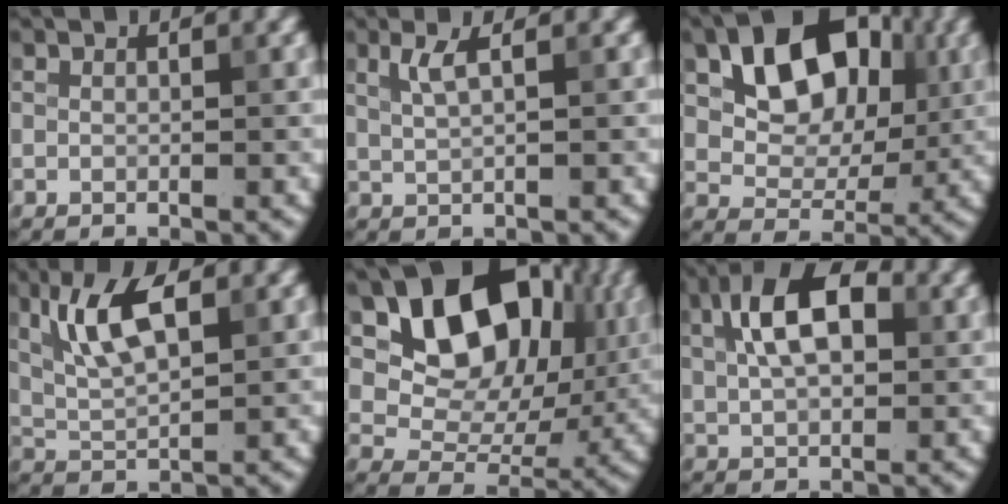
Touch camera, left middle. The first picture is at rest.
{"total": 2.0, "force": [0.9, 0.6, 1.7], "torque": [-0.029, -0.001, 0.018]}
{"total": 9.6, "force": [2.9, 6.6, 6.3], "torque": [-0.097, 0.005, 0.036]}
{"total": 5.6, "force": [2.2, 2.1, 4.7], "torque": [-0.095, 0.004, 0.042]}
{"total": 12.2, "force": [4.5, 8.5, 7.5], "torque": [-0.113, -0.002, 0.076]}
{"total": 8.0, "force": [2.4, 4.4, 6.2], "torque": [-0.109, 0.026, 0.024]}